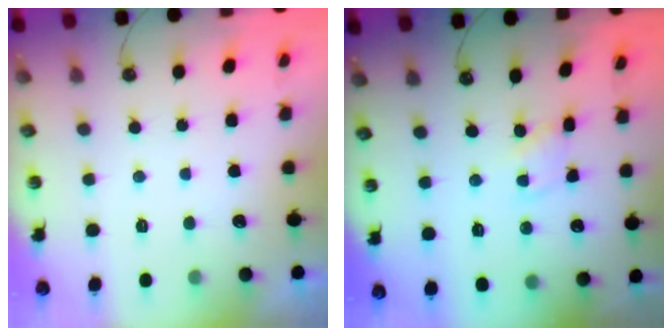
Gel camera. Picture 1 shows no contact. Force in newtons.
{"total": 2.1, "press": 2.1, "slide": 0.3}